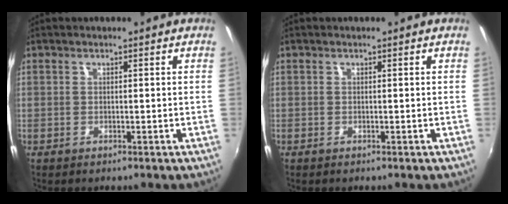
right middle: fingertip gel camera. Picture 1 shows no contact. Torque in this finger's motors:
{"motor_torque": [0.08, -0.09, 0.01, 0.00]}